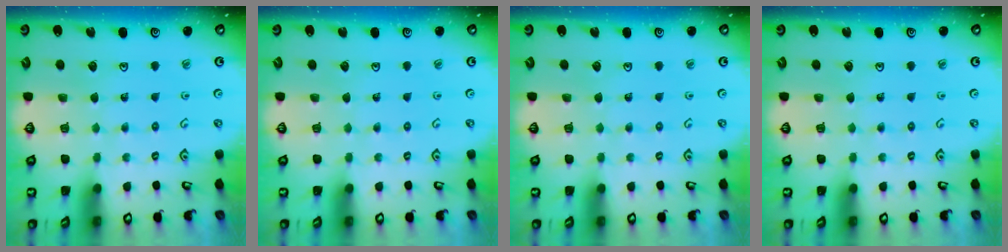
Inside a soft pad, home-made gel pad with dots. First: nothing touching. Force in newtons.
{"total": 0.0}
{"total": 0.0}
{"total": 0.0}